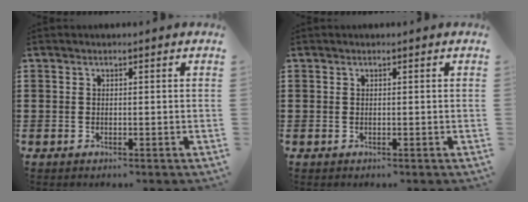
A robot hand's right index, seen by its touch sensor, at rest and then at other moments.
{"total": 0.0}